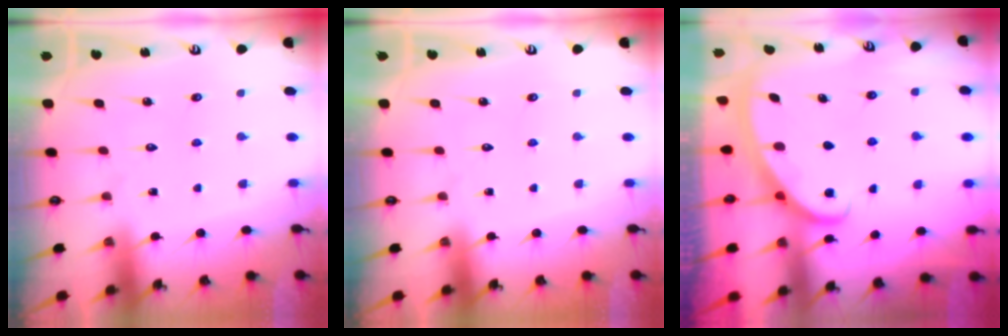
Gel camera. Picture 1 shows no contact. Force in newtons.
{"total": 0.0}
{"total": 3.0, "press": 3.0, "slide": 0.4}